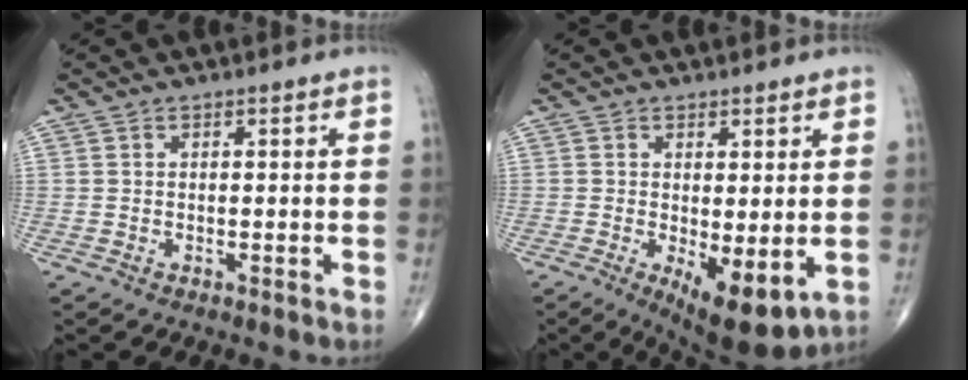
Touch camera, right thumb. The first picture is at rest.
{"total": 9.2, "force": [-1.8, 3.4, 8.4], "torque": [-0.121, -0.024, -0.018]}